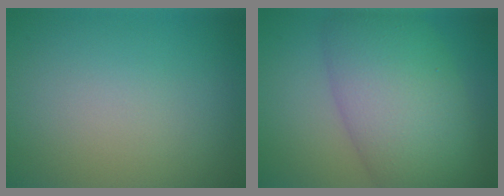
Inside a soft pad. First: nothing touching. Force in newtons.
{"total": 10.2, "press": 10.2, "slide": 0.2}